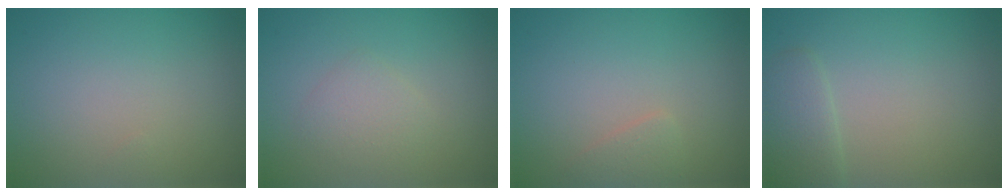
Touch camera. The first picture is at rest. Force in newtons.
{"total": 1.7, "press": 1.7, "slide": 0.1}
{"total": 1.0, "press": 1.0, "slide": 0.1}
{"total": 2.1, "press": 2.0, "slide": 0.1}